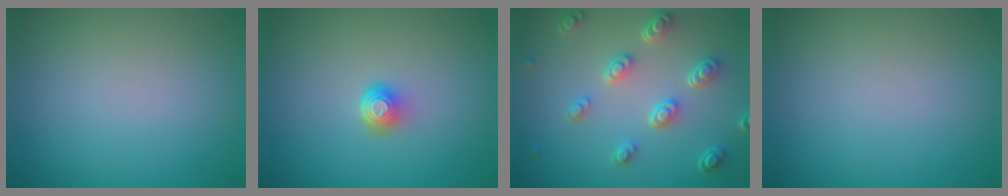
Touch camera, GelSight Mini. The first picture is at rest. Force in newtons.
{"total": 2.0, "press": 1.3, "slide": 1.5}
{"total": 4.6, "press": 3.4, "slide": 3.0}
{"total": 0.0}